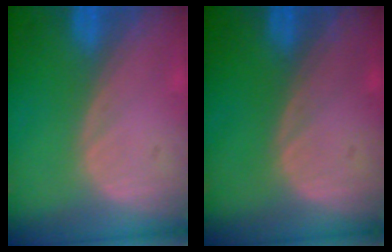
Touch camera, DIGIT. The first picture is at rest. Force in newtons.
{"total": 0.0}